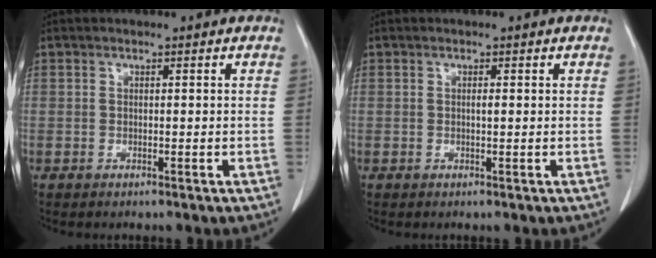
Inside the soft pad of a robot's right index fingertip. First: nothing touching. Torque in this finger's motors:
{"motor_torque": [0.28, -0.24, 0.05, 0.02]}